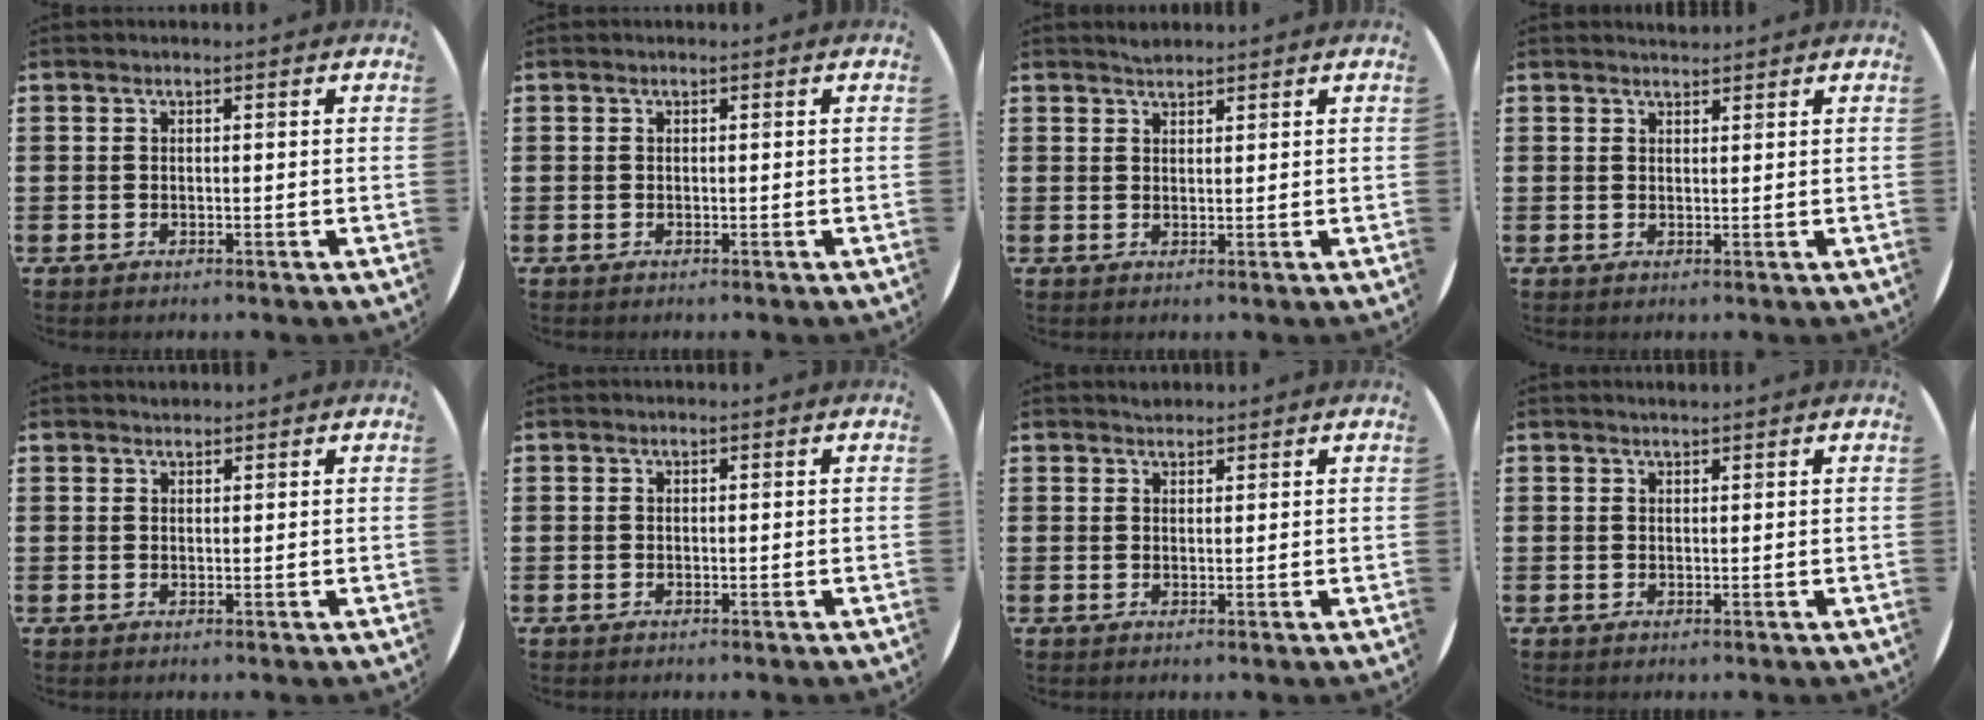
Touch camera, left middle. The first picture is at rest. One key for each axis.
{"total": 0.0}
{"total": 1.4, "fx": 1.4, "fy": 0.2, "fz": 0.1, "tx": 0.005, "ty": -0.003, "tz": 0.024}
{"total": 1.2, "fx": 1.2, "fy": 0.1, "fz": -0.1, "tx": 0.001, "ty": 0.002, "tz": 0.024}
{"total": 0.7, "fx": 0.7, "fy": 0.2, "fz": -0.1, "tx": 0.002, "ty": 0.003, "tz": 0.014}
{"total": 0.0}
{"total": 1.2, "fx": 1.2, "fy": 0.3, "fz": -0.1, "tx": 0.008, "ty": -0.002, "tz": 0.021}
{"total": 0.6, "fx": 0.6, "fy": -0.1, "fz": 0.0, "tx": -0.001, "ty": 0.000, "tz": 0.012}